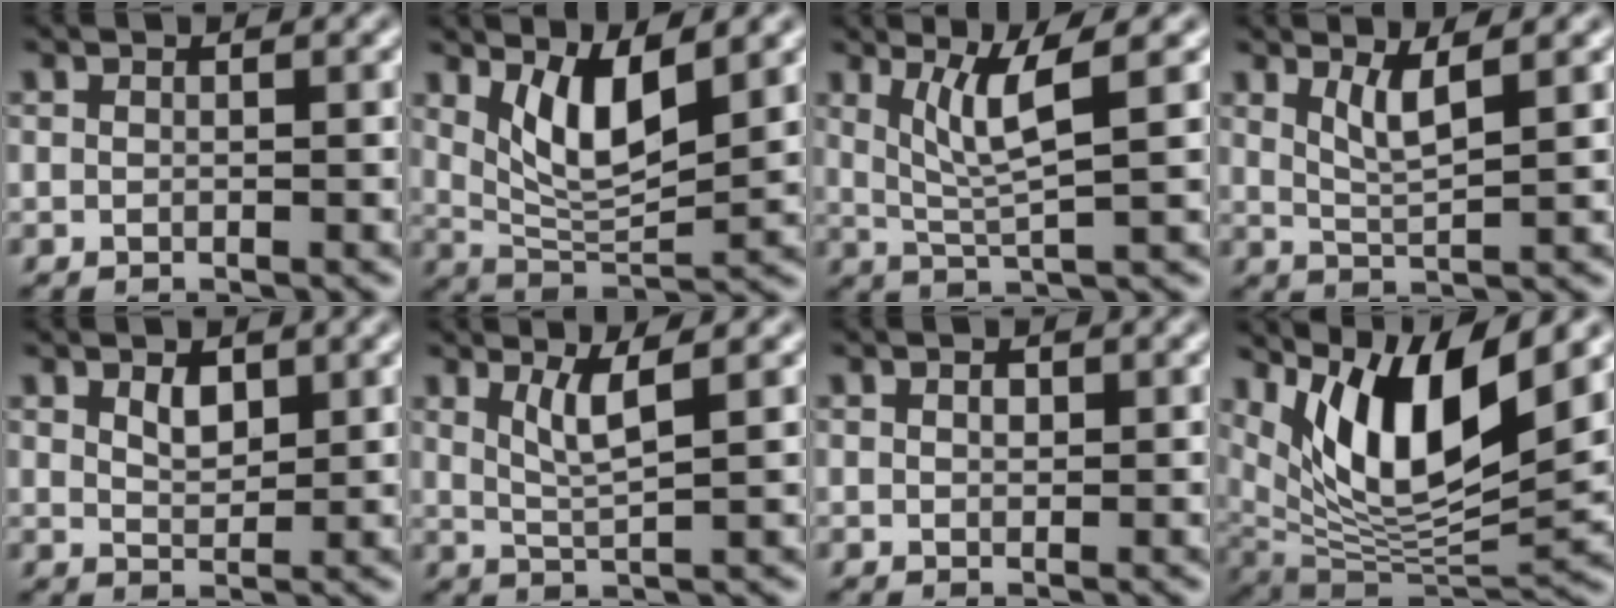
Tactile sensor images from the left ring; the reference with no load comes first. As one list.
[{"total": 5.3, "force": [2.4, 1.8, 4.4], "torque": [-0.089, -0.015, 0.051]}, {"total": 4.2, "force": [1.6, 0.6, 3.8], "torque": [-0.080, -0.006, 0.039]}, {"total": 2.6, "force": [1.5, 0.5, 2.1], "torque": [-0.038, -0.008, 0.032]}, {"total": 1.9, "force": [1.0, 1.0, 1.2], "torque": [-0.023, -0.002, 0.022]}, {"total": 2.9, "force": [1.4, 0.5, 2.5], "torque": [-0.048, -0.006, 0.031]}, {"total": 0.8, "force": [0.3, 0.5, 0.5], "torque": [-0.010, 0.001, 0.004]}, {"total": 10.3, "force": [5.1, 3.3, 8.3], "torque": [-0.146, -0.014, 0.102]}]